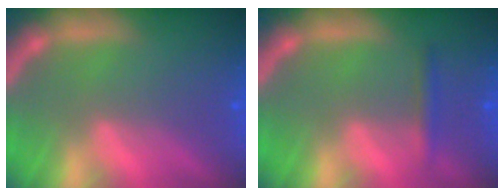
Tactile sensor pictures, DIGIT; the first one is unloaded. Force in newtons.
{"total": 1.4}